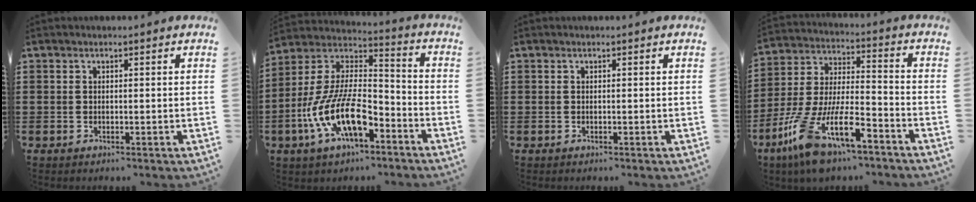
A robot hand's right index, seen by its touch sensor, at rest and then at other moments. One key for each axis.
{"total": 13.3, "fx": -6.8, "fy": 5.3, "fz": 10.1, "tx": -0.230, "ty": -0.002, "tz": -0.131}
{"total": 0.0}
{"total": 13.3, "fx": -8.0, "fy": 4.2, "fz": 9.8, "tx": -0.214, "ty": 0.000, "tz": -0.149}